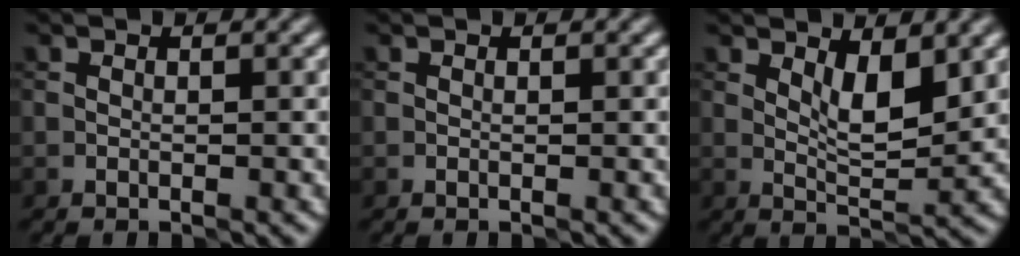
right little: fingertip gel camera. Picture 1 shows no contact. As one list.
[{"total": 0.0}, {"total": 4.0, "force": [1.6, 1.4, 3.4], "torque": [-0.061, -0.001, 0.033]}]